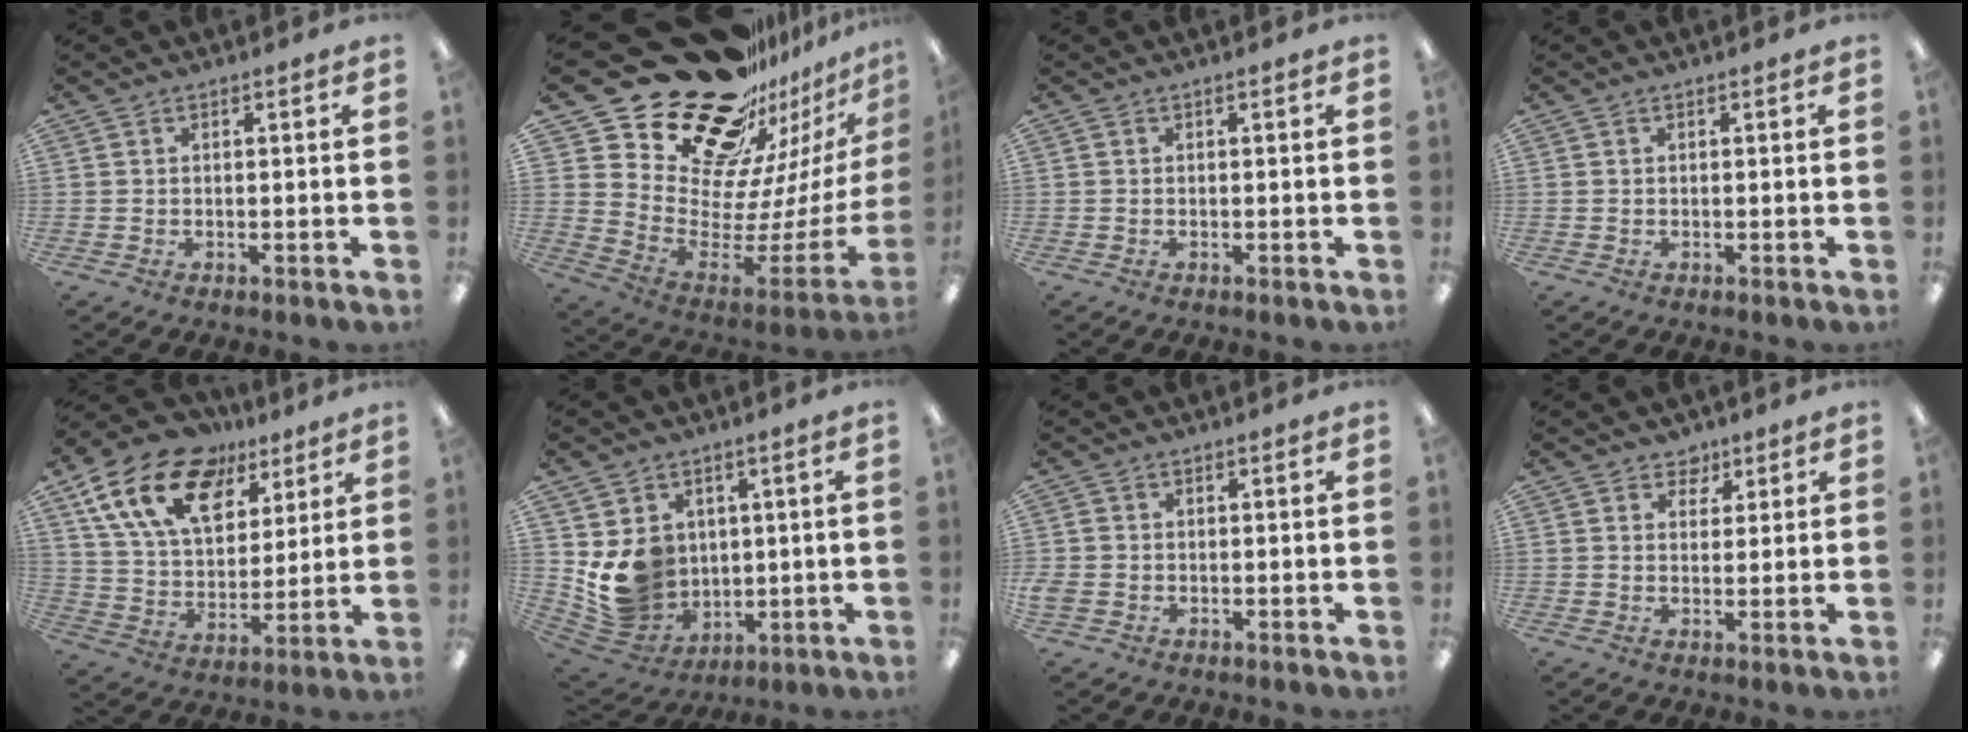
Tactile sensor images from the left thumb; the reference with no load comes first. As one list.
[{"total": 26.9, "force": [20.6, 13.2, 11.2], "torque": [-0.176, -0.186, 0.398]}, {"total": 0.0}, {"total": 0.0}, {"total": 19.9, "force": [11.3, 11.7, 11.4], "torque": [-0.200, -0.045, 0.207]}, {"total": 10.6, "force": [2.6, 9.7, 3.4], "torque": [-0.082, -0.019, 0.064]}, {"total": 2.3, "force": [-0.6, 1.9, 1.0], "torque": [-0.015, 0.006, -0.011]}, {"total": 3.8, "force": [2.5, 2.8, 0.5], "torque": [0.003, -0.011, 0.042]}]